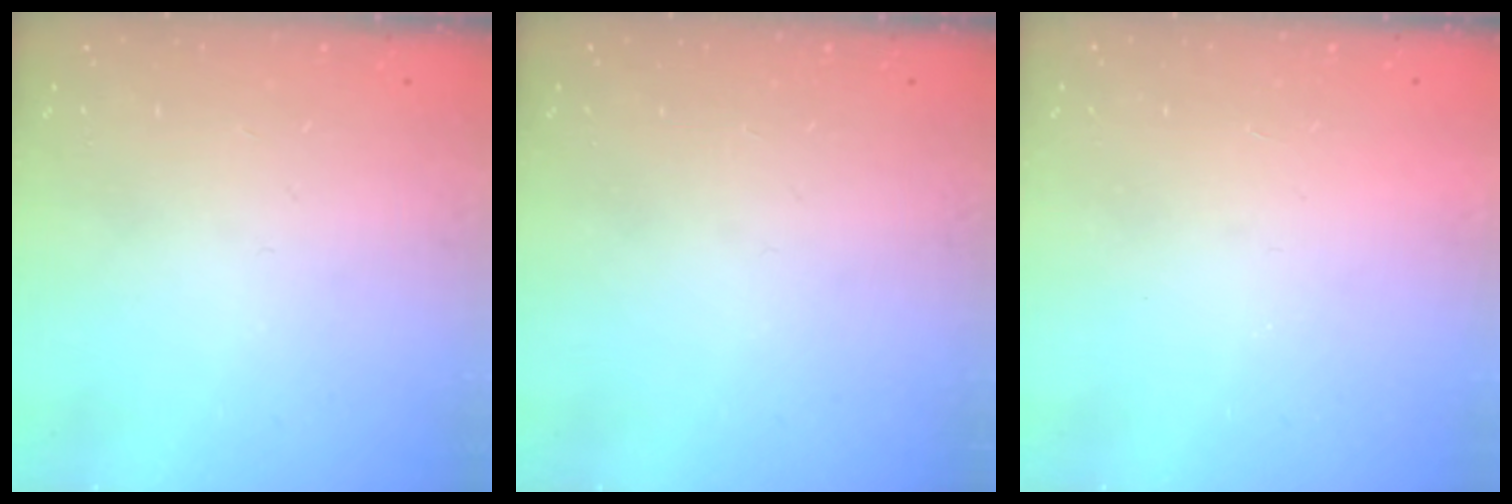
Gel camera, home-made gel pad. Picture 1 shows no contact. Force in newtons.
{"total": 0.0}
{"total": 1.7, "press": 1.6, "slide": 0.1}